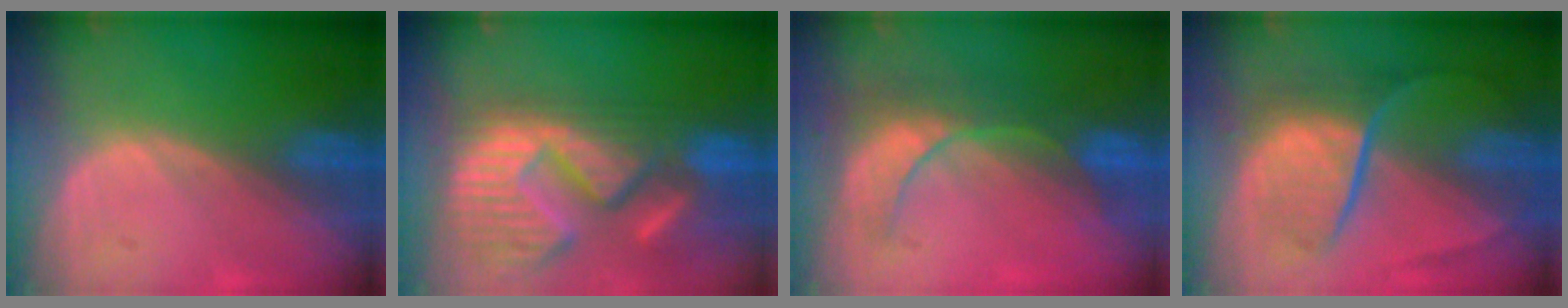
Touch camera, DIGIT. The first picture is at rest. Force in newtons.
{"total": 15.4, "press": 12.7, "slide": 8.6}
{"total": 8.4, "press": 7.6, "slide": 3.6}
{"total": 9.3, "press": 7.7, "slide": 5.2}